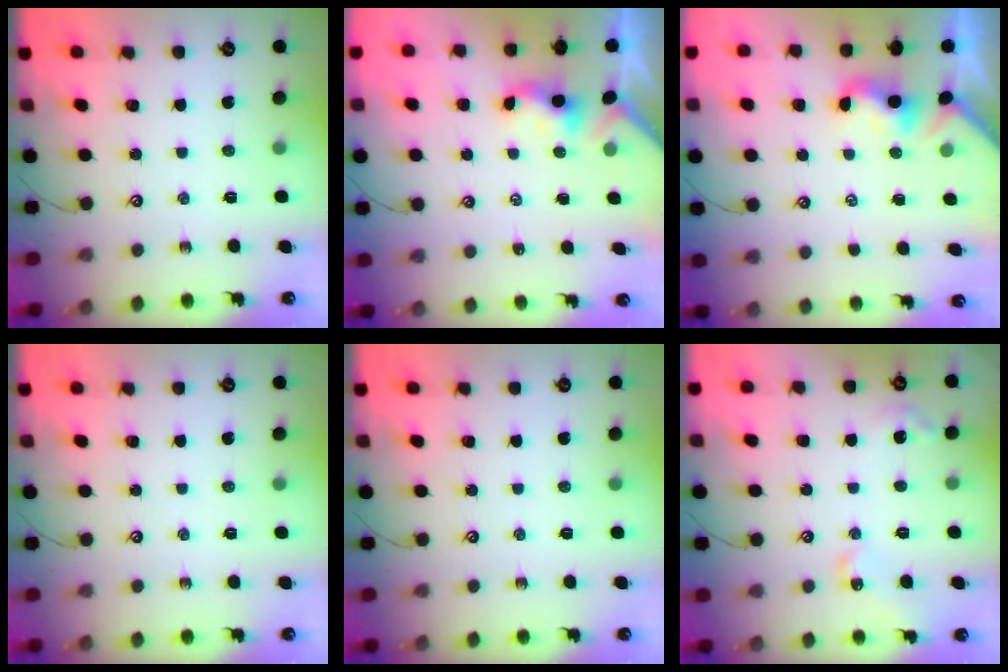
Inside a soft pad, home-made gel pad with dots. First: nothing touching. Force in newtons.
{"total": 1.0, "press": 0.9, "slide": 0.4}
{"total": 1.9, "press": 1.8, "slide": 0.5}
{"total": 0.0}
{"total": 0.0}
{"total": 6.3, "press": 6.2, "slide": 0.7}